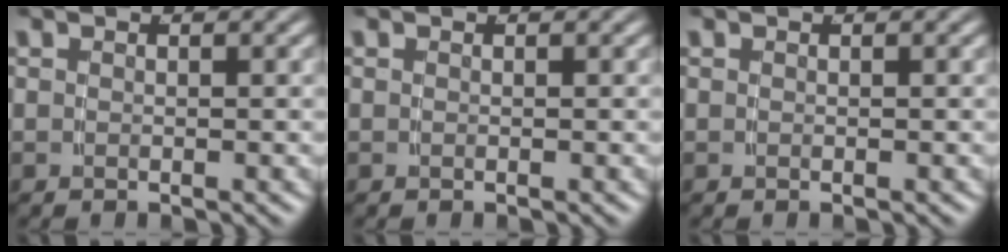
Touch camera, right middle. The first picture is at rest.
{"total": 0.0}
{"total": 0.0}